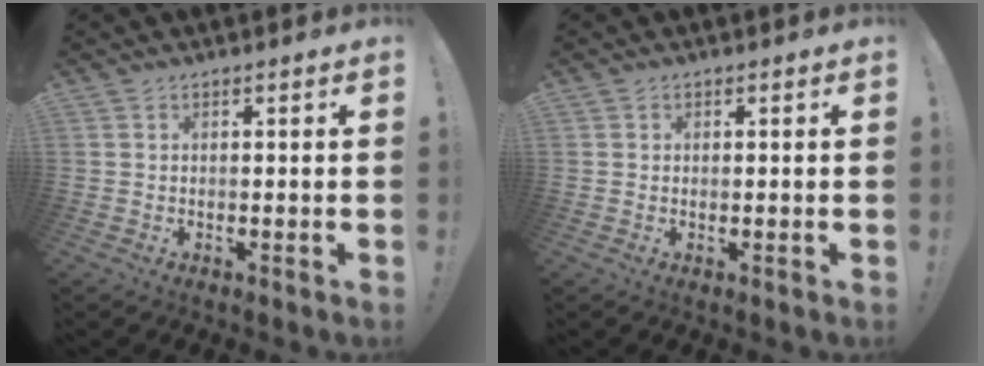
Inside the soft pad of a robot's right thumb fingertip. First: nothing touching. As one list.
[{"total": 0.8, "force": [0.6, 0.4, -0.2], "torque": [0.004, 0.002, 0.011]}]